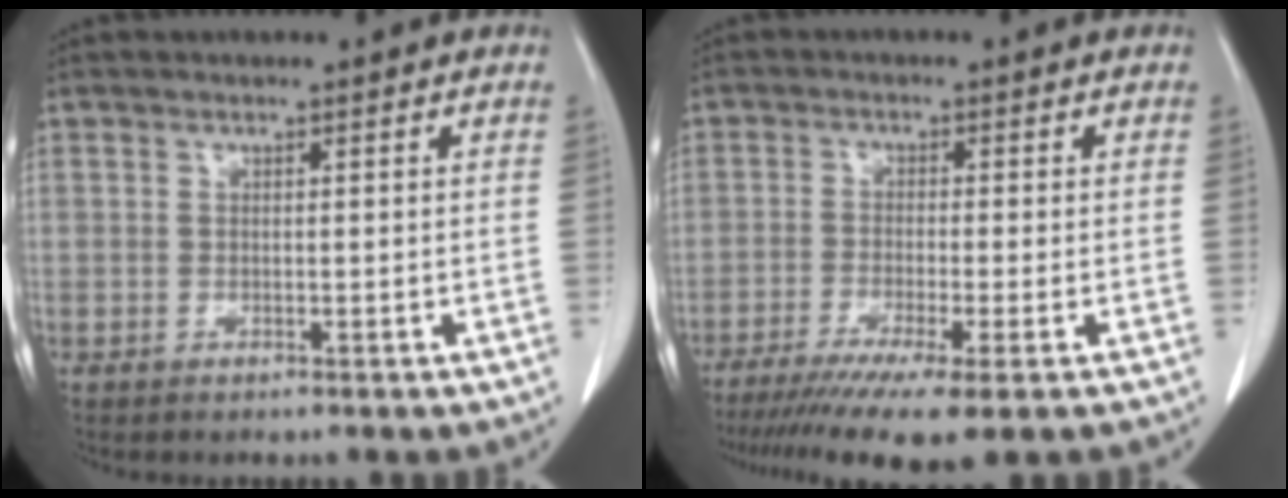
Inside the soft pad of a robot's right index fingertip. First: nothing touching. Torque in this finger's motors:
{"motor_torque": [1.47, -0.67, 0.65, 0.20]}